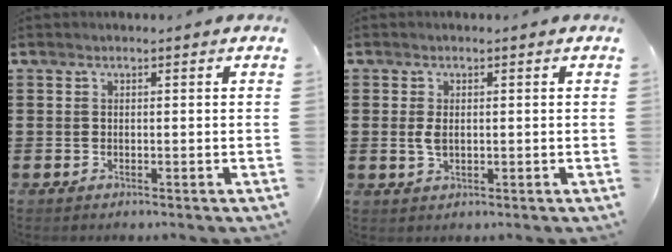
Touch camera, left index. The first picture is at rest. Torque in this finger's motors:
{"motor_torque": [0.27, 0.08, 0.23, 0.03]}